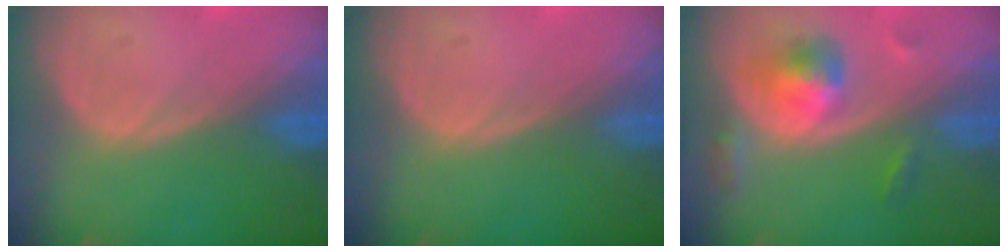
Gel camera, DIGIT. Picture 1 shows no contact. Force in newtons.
{"total": 0.0}
{"total": 5.6, "press": 5.3, "slide": 1.8}